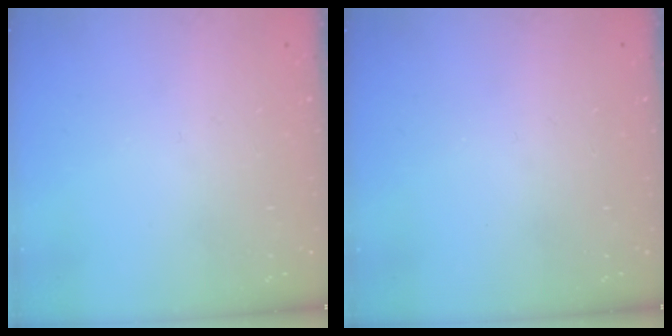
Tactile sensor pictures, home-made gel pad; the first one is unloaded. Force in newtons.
{"total": 0.0}